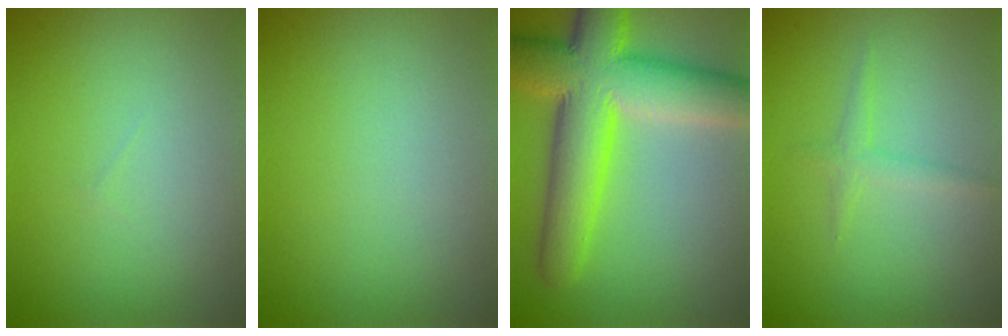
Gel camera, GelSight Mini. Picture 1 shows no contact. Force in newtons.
{"total": 0.0}
{"total": 11.3, "press": 11.3, "slide": 0.5}
{"total": 1.3, "press": 1.3, "slide": 0.1}